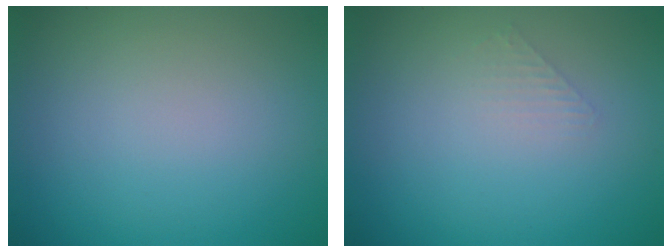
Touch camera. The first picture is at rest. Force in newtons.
{"total": 1.0, "press": 1.0, "slide": 0.1}